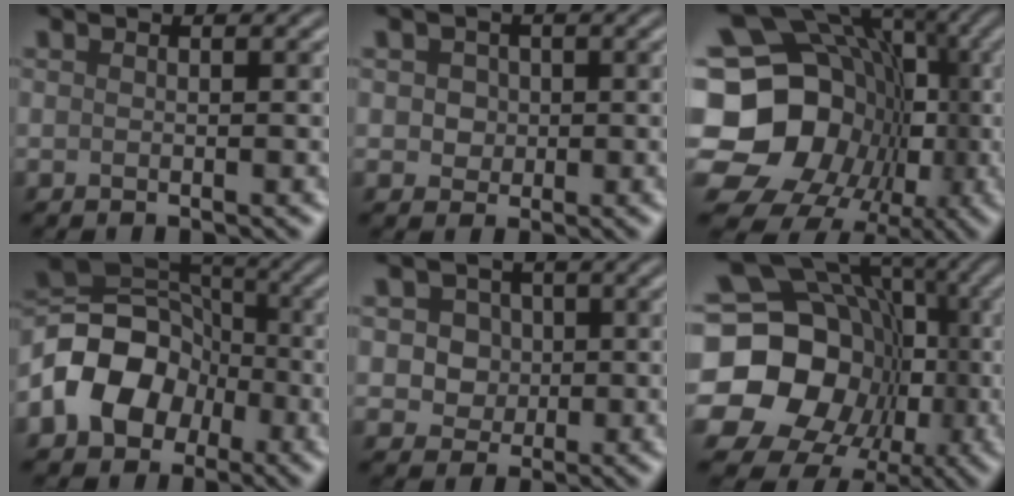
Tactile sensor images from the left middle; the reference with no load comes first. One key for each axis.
{"total": 2.9, "fx": 1.0, "fy": 2.5, "fz": 1.3, "tx": -0.003, "ty": 0.021, "tz": -0.003}
{"total": 21.2, "fx": -3.2, "fy": 18.6, "fz": 9.8, "tx": -0.146, "ty": -0.003, "tz": -0.091}
{"total": 9.2, "fx": -3.0, "fy": 7.0, "fz": 5.2, "tx": -0.090, "ty": 0.005, "tz": -0.065}
{"total": 4.6, "fx": 1.5, "fy": 3.9, "fz": 1.9, "tx": -0.019, "ty": 0.024, "tz": 0.007}
{"total": 22.6, "fx": -3.3, "fy": 20.1, "fz": 9.8, "tx": -0.164, "ty": -0.012, "tz": -0.097}